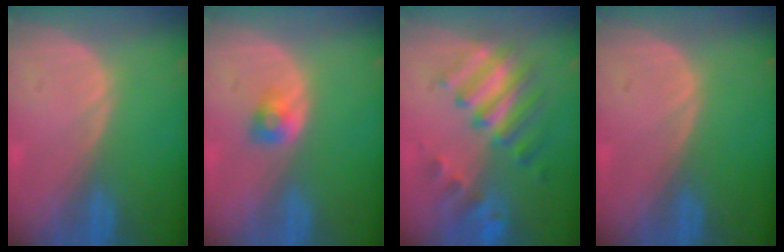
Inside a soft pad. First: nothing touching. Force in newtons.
{"total": 2.3, "press": 2.2, "slide": 0.7}
{"total": 8.8, "press": 8.1, "slide": 3.3}
{"total": 0.0}